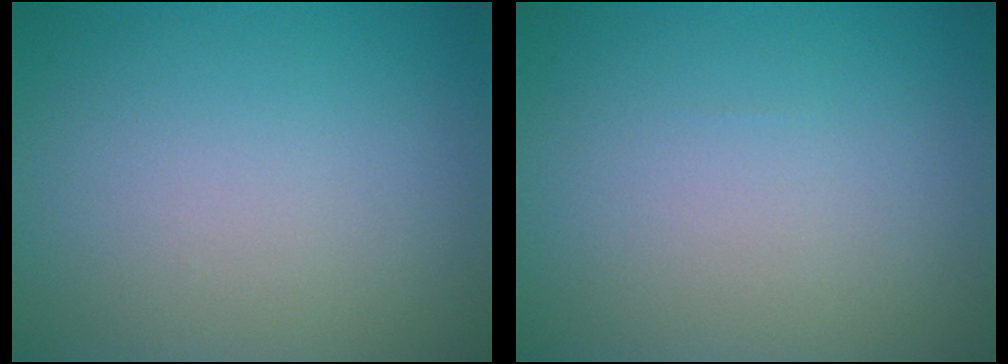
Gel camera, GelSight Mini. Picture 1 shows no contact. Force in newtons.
{"total": 0.0}